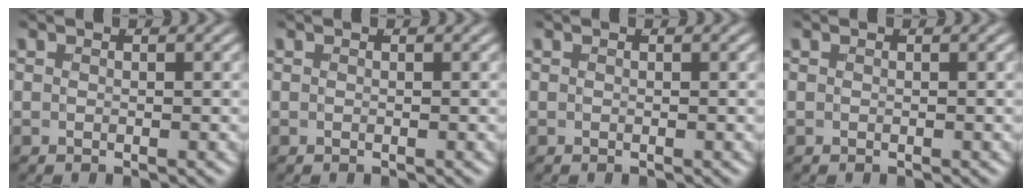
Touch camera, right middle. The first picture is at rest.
{"total": 0.0}
{"total": 0.0}
{"total": 0.0}